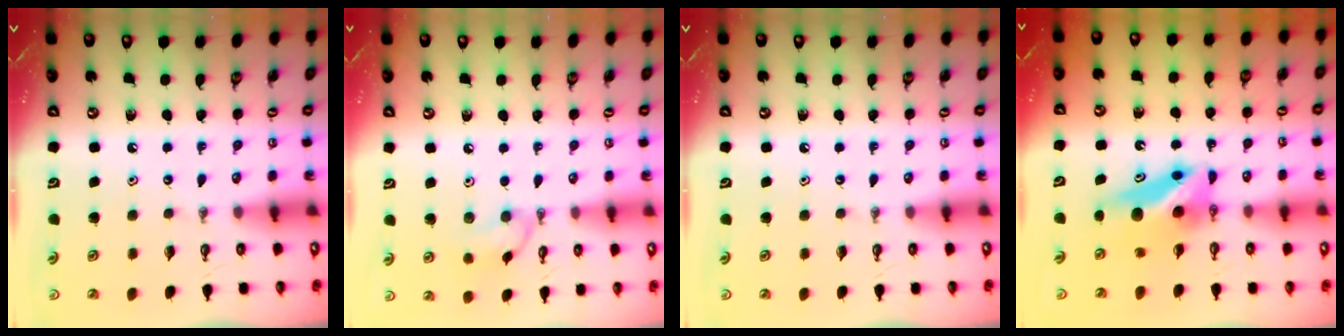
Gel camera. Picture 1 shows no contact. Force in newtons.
{"total": 8.5, "press": 8.4, "slide": 1.6}
{"total": 0.0}
{"total": 6.7, "press": 6.6, "slide": 1.1}